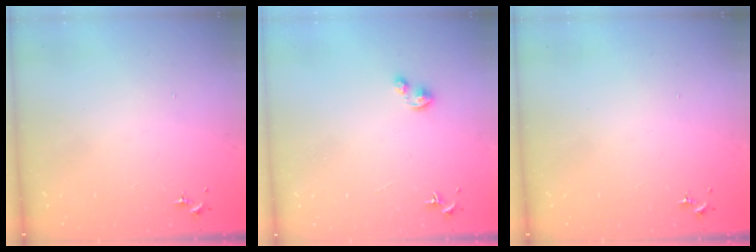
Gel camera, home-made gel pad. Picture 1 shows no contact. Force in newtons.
{"total": 2.9, "press": 2.9, "slide": 0.1}
{"total": 0.0}